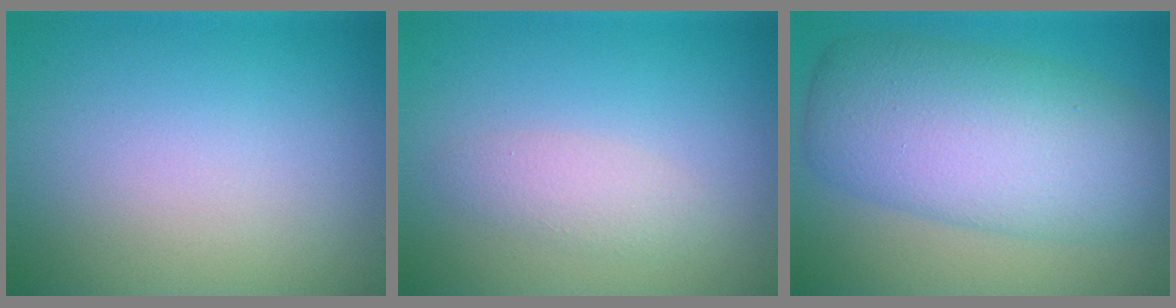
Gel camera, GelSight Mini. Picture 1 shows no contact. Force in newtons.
{"total": 1.8, "press": 1.8, "slide": 0.0}
{"total": 9.6, "press": 9.6, "slide": 0.2}